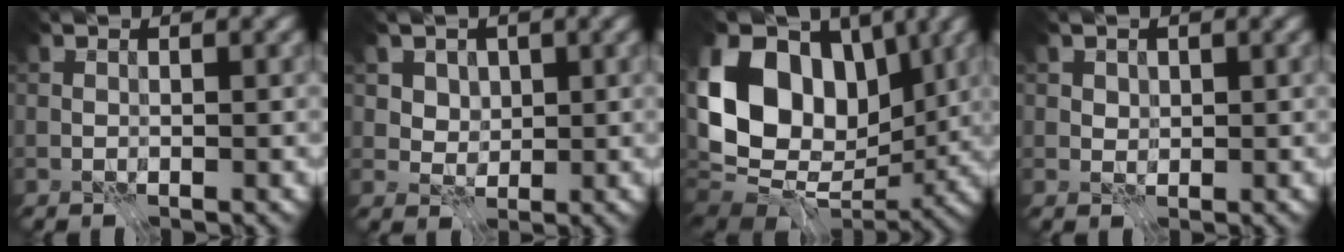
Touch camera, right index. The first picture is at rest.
{"total": 3.3, "force": [1.4, 2.7, 1.3], "torque": [-0.035, -0.010, 0.033]}
{"total": 15.1, "force": [2.2, 10.5, 10.7], "torque": [-0.200, 0.020, 0.031]}
{"total": 1.2, "force": [0.5, 1.0, 0.4], "torque": [-0.012, -0.007, 0.019]}